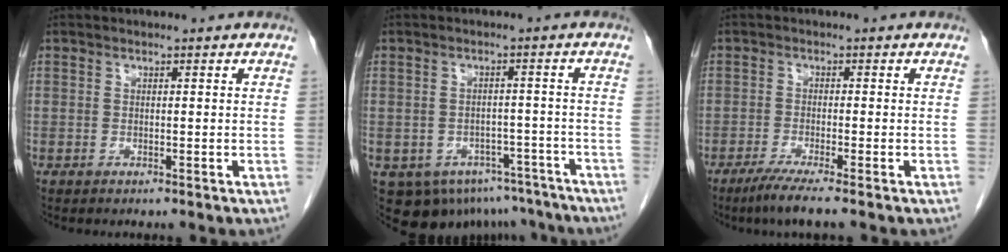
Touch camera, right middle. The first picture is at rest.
{"total": 13.6, "force": [-9.2, 9.0, 4.6], "torque": [-0.081, 0.014, -0.101]}
{"total": 4.4, "force": [-3.2, -0.3, 3.0], "torque": [-0.059, -0.014, -0.059]}